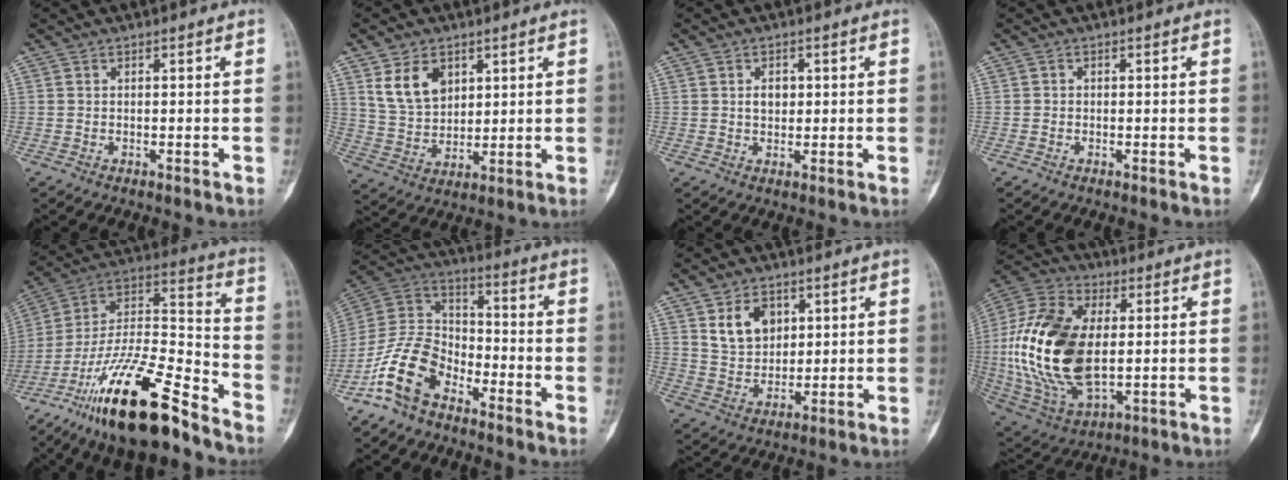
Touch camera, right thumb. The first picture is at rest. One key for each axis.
{"total": 9.3, "fx": 4.3, "fy": 6.3, "fz": 5.3, "tx": -0.078, "ty": -0.021, "tz": 0.093}
{"total": 2.9, "fx": 0.6, "fy": 2.1, "fz": 1.9, "tx": -0.021, "ty": 0.000, "tz": 0.009}
{"total": 0.6, "fx": -0.3, "fy": 0.5, "fz": 0.0, "tx": 0.007, "ty": 0.003, "tz": -0.010}
{"total": 24.4, "fx": -17.0, "fy": 6.2, "fz": 16.4, "tx": -0.318, "ty": 0.071, "tz": -0.303}
{"total": 13.7, "fx": -8.3, "fy": 8.0, "fz": 7.4, "tx": -0.141, "ty": 0.067, "tz": -0.171}
{"total": 8.4, "fx": 3.5, "fy": 6.0, "fz": 4.8, "tx": -0.060, "ty": -0.021, "tz": 0.072}
{"total": 24.3, "fx": 0.6, "fy": 14.0, "fz": 19.9, "tx": -0.409, "ty": -0.006, "tz": 0.017}